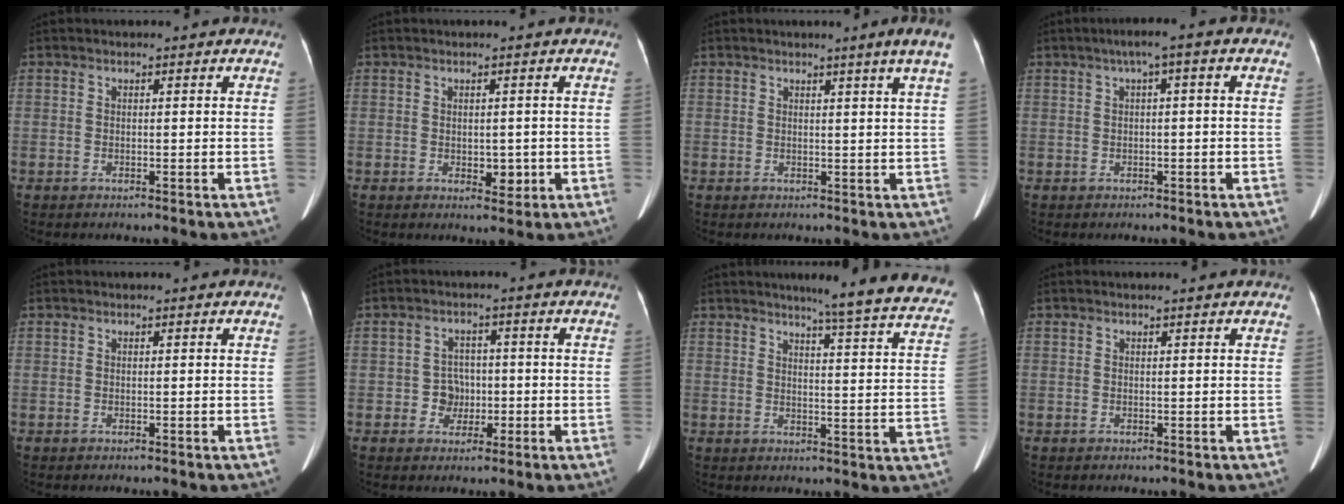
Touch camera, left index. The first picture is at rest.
{"total": 2.3, "force": [-0.1, 1.6, 1.6], "torque": [-0.023, -0.003, 0.007]}
{"total": 3.5, "force": [2.4, -1.0, 2.3], "torque": [-0.032, -0.012, 0.027]}
{"total": 3.1, "force": [0.9, 0.2, 3.0], "torque": [-0.047, 0.020, 0.013]}
{"total": 0.0}
{"total": 3.6, "force": [-0.7, 3.3, 1.1], "torque": [-0.016, 0.010, -0.007]}
{"total": 17.8, "force": [16.2, 0.0, 7.5], "torque": [-0.088, -0.072, 0.173]}
{"total": 0.7, "force": [0.7, 0.0, 0.1], "torque": [-0.009, 0.008, 0.010]}